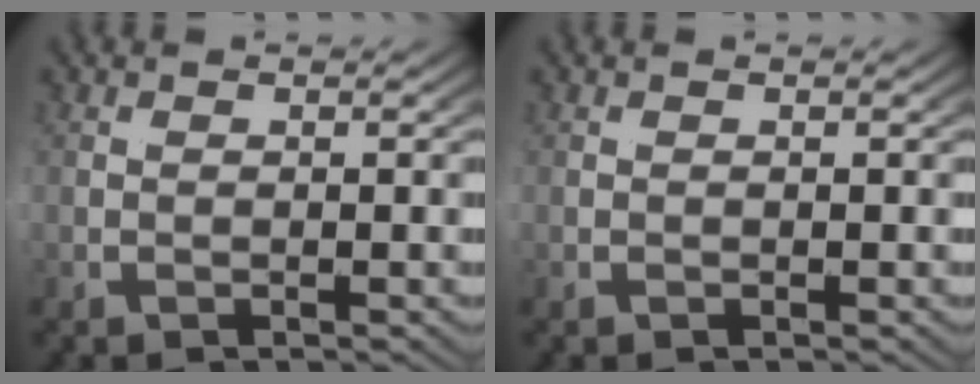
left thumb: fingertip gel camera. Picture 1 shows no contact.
{"total": 0.0}